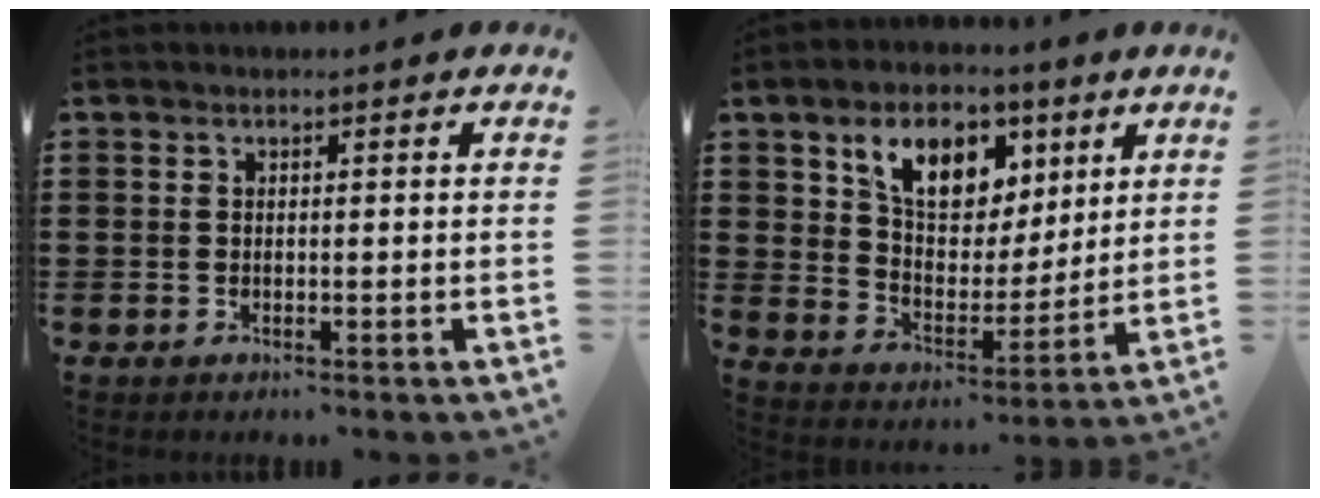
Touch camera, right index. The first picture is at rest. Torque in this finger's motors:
{"motor_torque": [1.57, 0.57, 0.44, 0.14]}